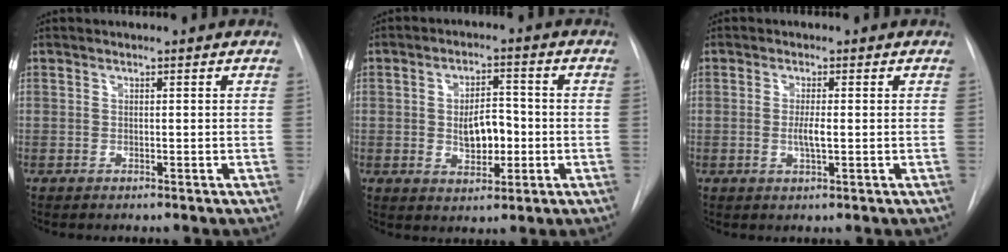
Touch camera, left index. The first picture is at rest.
{"total": 6.3, "force": [-0.8, 3.4, 5.3], "torque": [-0.086, 0.006, -0.007]}
{"total": 2.3, "force": [-0.2, 0.3, 2.3], "torque": [-0.046, -0.005, -0.005]}